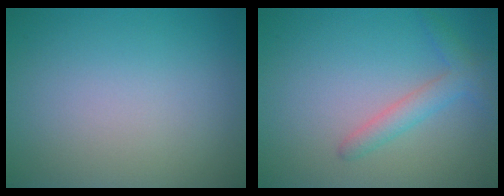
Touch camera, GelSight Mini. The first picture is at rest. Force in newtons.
{"total": 2.3, "press": 2.3, "slide": 0.1}